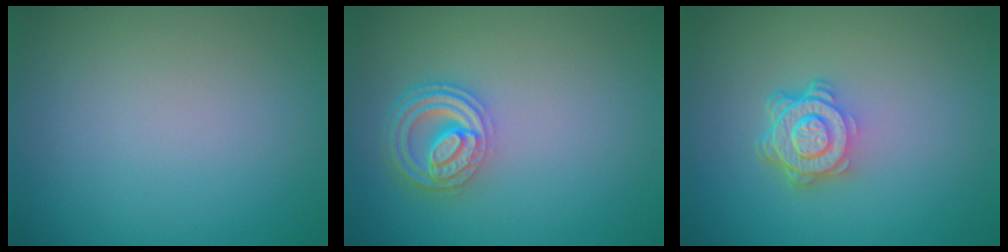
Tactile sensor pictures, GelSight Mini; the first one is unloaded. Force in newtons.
{"total": 4.6, "press": 3.6, "slide": 2.9}
{"total": 4.5, "press": 3.2, "slide": 3.1}